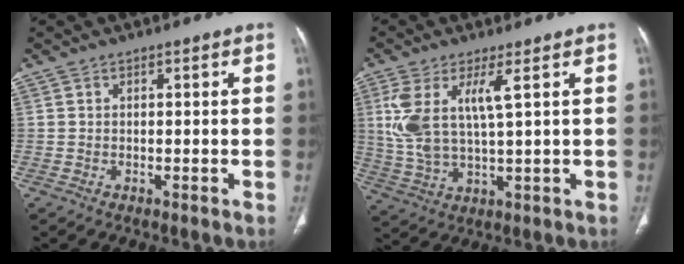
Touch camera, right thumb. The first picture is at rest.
{"total": 10.0, "force": [3.1, 3.1, 9.1], "torque": [-0.215, -0.015, 0.069]}